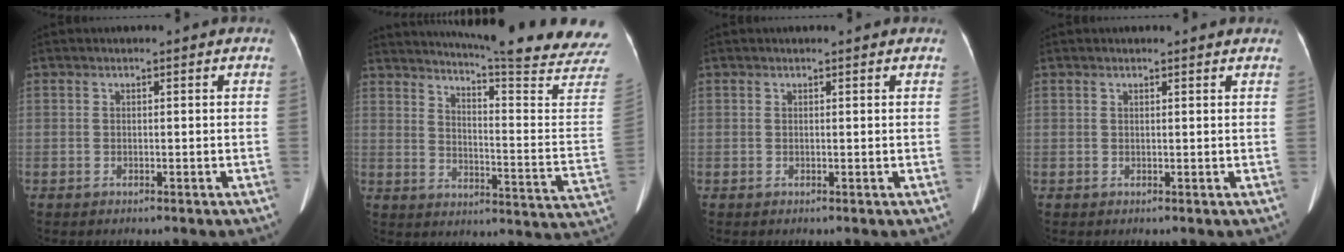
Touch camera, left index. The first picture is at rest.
{"total": 24.9, "force": [22.6, -0.9, 10.6], "torque": [-0.164, -0.121, 0.270]}
{"total": 1.2, "force": [1.1, 0.2, 0.4], "torque": [-0.009, 0.003, 0.010]}
{"total": 2.1, "force": [2.0, 0.2, 0.5], "torque": [-0.008, -0.001, 0.015]}